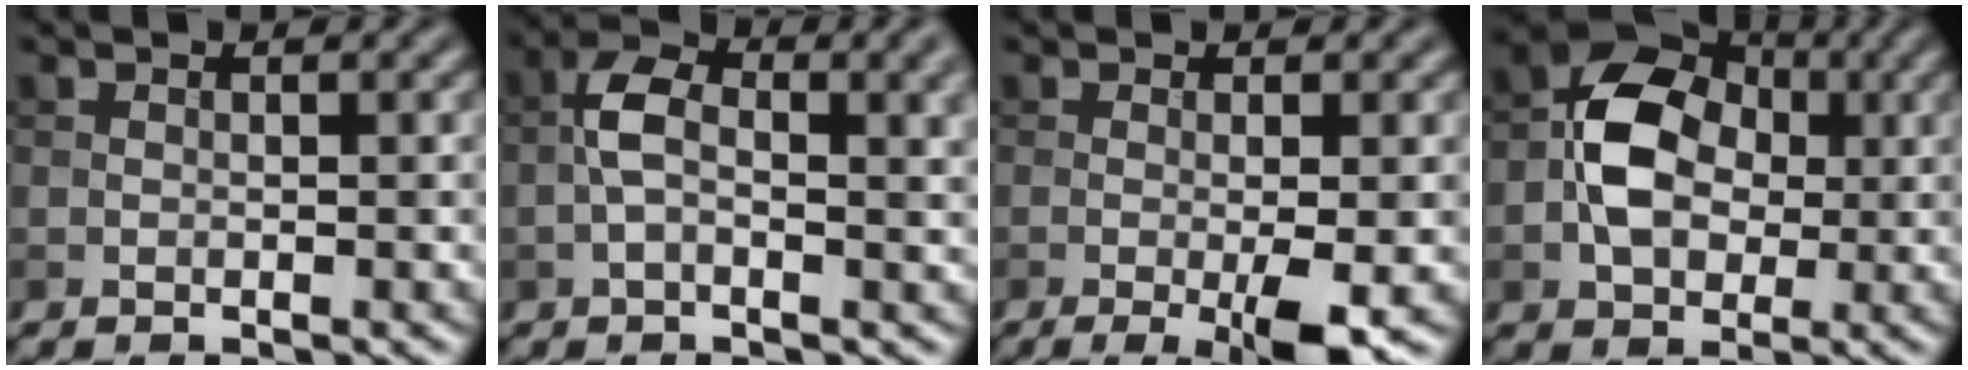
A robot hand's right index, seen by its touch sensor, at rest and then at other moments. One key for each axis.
{"total": 6.7, "fx": 0.2, "fy": 3.4, "fz": 5.7, "tx": -0.107, "ty": 0.005, "tz": -0.007}
{"total": 4.5, "fx": -1.3, "fy": 0.7, "fz": 4.3, "tx": -0.072, "ty": -0.011, "tz": -0.020}
{"total": 7.5, "fx": -0.4, "fy": 5.7, "fz": 4.9, "tx": -0.085, "ty": 0.010, "tz": -0.016}